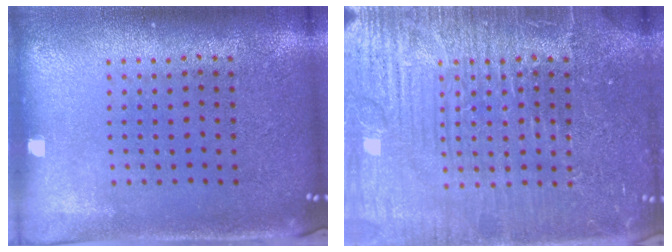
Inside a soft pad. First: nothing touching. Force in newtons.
{"total": 7.3, "press": 7.2, "slide": 1.0}